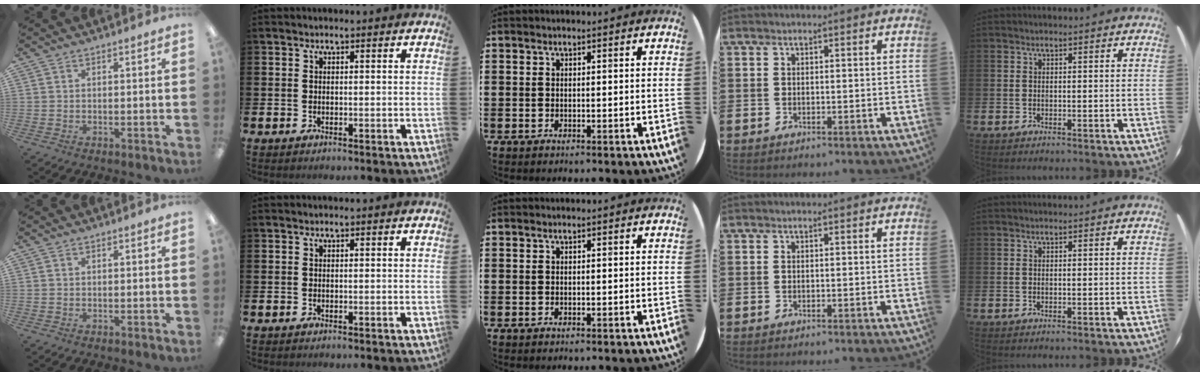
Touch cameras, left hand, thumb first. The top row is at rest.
{}